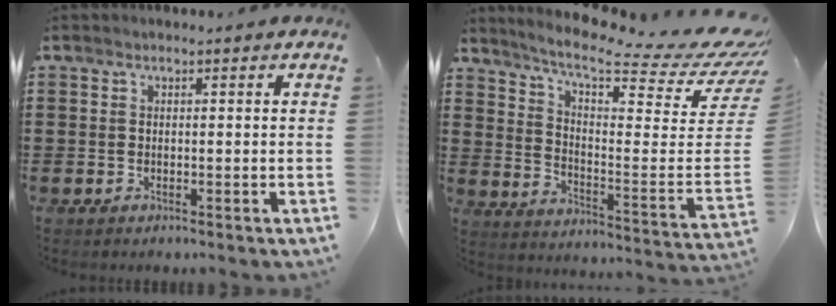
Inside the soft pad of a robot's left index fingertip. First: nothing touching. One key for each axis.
{"total": 8.4, "fx": 6.7, "fy": 0.3, "fz": 5.2, "tx": -0.112, "ty": -0.061, "tz": 0.107}